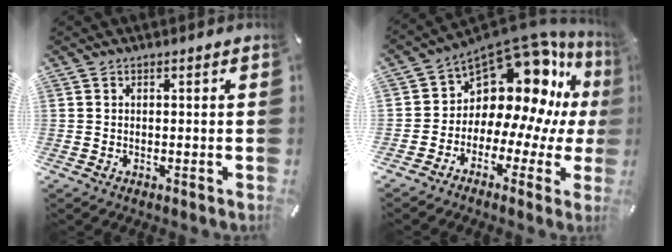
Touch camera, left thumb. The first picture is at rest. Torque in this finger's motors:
{"motor_torque": [0.32, 1.53, 1.02, 0.75, 0.06]}